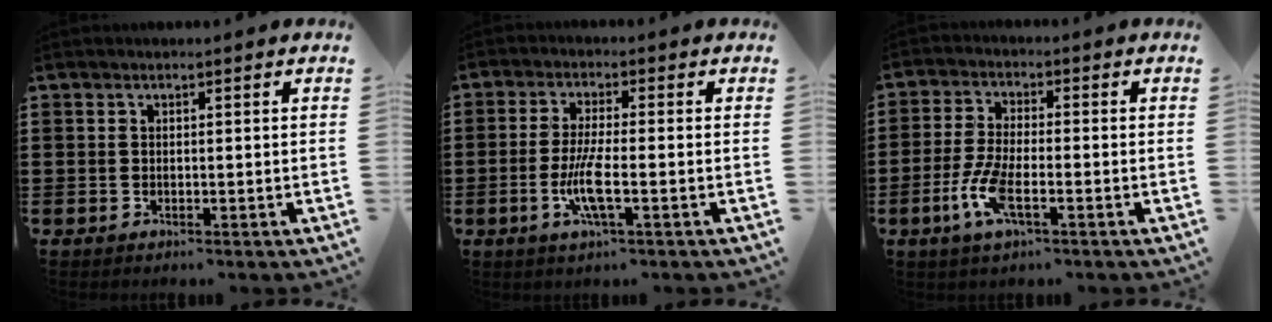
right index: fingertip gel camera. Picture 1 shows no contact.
{"total": 6.1, "force": [-1.6, 0.9, 5.8], "torque": [-0.125, -0.014, -0.036]}
{"total": 6.1, "force": [-2.5, 1.7, 5.3], "torque": [-0.128, -0.015, -0.050]}